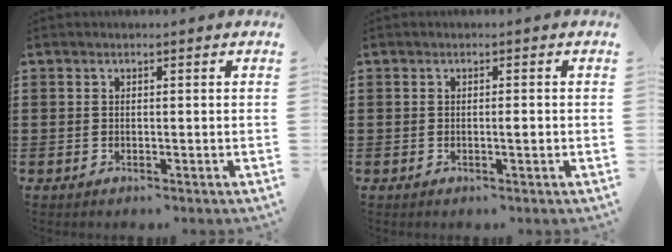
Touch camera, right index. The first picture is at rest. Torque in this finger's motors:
{"motor_torque": [0.88, 0.56, 0.02, 0.01]}